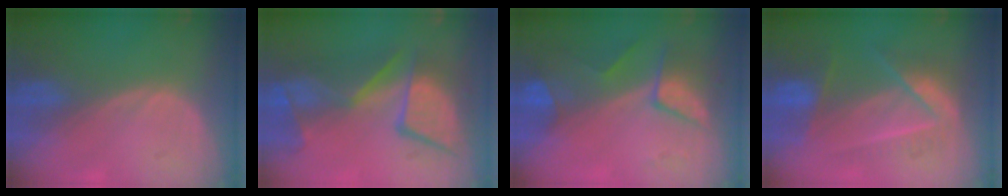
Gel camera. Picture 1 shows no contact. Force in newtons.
{"total": 11.3, "press": 10.5, "slide": 4.2}
{"total": 7.4, "press": 6.7, "slide": 3.3}
{"total": 7.1, "press": 7.1, "slide": 0.2}